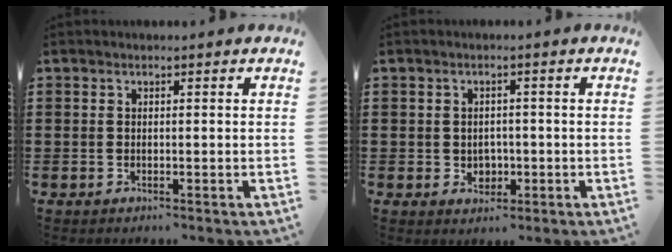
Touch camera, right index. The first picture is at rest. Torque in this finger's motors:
{"motor_torque": [-0.78, 1.34, 0.05, 0.00]}